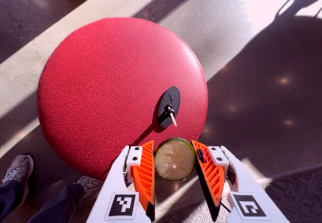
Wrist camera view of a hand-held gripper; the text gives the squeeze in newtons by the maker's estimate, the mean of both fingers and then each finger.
{"total": 10.0, "left": 10.1, "right": 10.0}